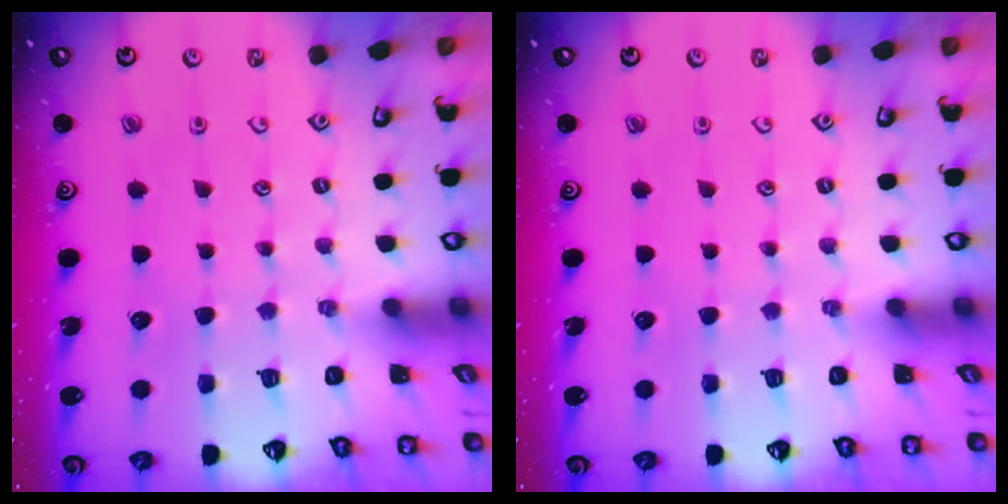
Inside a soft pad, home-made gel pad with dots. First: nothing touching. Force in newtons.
{"total": 0.0}